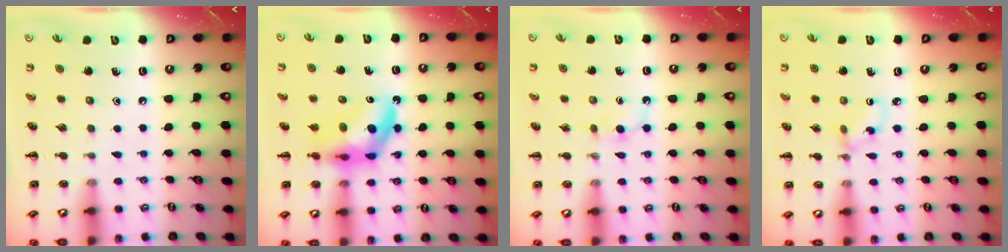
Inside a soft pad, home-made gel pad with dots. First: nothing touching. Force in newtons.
{"total": 9.3, "press": 8.7, "slide": 3.2}
{"total": 2.8, "press": 2.6, "slide": 1.1}
{"total": 1.4, "press": 1.3, "slide": 0.6}